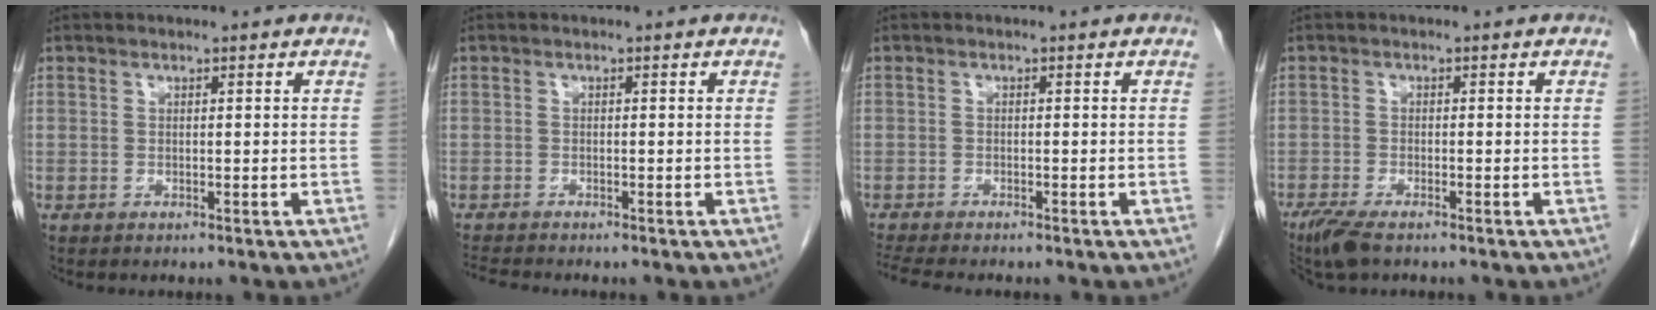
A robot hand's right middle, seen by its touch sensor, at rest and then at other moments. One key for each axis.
{"total": 2.5, "fx": -2.4, "fy": -0.1, "fz": 0.8, "tx": -0.016, "ty": -0.010, "tz": -0.042}
{"total": 6.3, "fx": -5.4, "fy": 1.1, "fz": 3.0, "tx": -0.047, "ty": -0.007, "tz": -0.085}
{"total": 4.7, "fx": -3.5, "fy": 1.0, "fz": 2.9, "tx": -0.062, "ty": -0.013, "tz": -0.062}